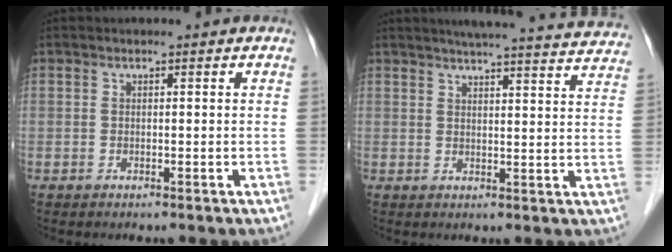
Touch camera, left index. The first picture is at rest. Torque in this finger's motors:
{"motor_torque": [0.46, -0.87, -0.02, -0.01]}